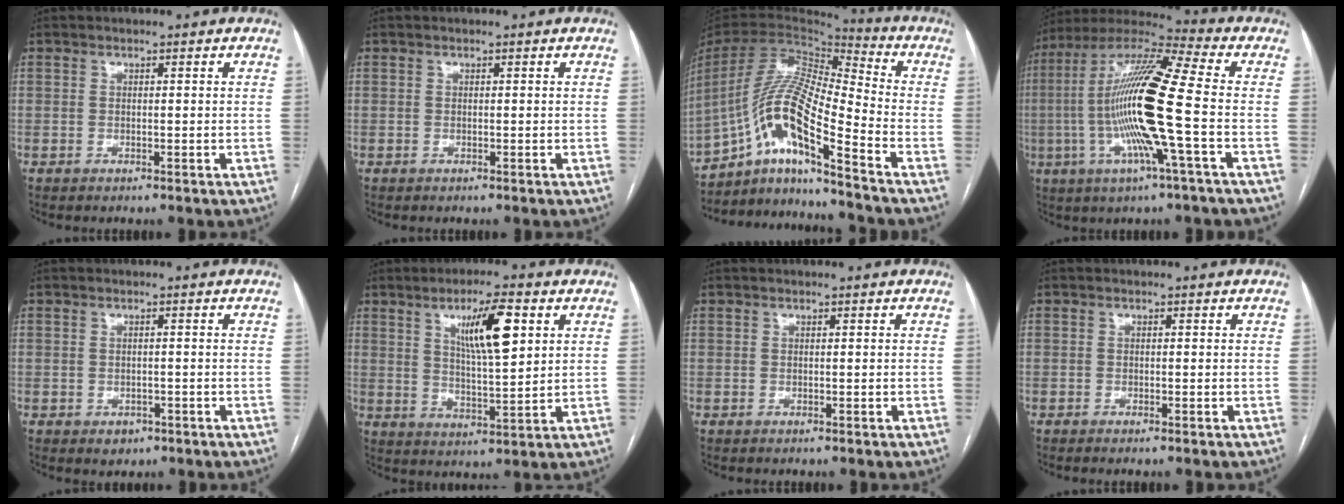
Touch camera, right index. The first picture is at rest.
{"total": 0.0}
{"total": 15.3, "force": [-9.6, 0.5, 11.9], "torque": [-0.240, 0.007, -0.175]}
{"total": 18.1, "force": [-2.8, 0.0, 17.9], "torque": [-0.354, -0.001, -0.066]}
{"total": 2.0, "force": [-1.0, 1.6, 0.8], "torque": [-0.005, 0.003, -0.006]}
{"total": 10.0, "force": [4.1, 1.6, 9.0], "torque": [-0.153, 0.002, 0.071]}
{"total": 0.0}
{"total": 0.6, "force": [-0.4, -0.1, 0.4], "torque": [-0.009, 0.000, -0.008]}